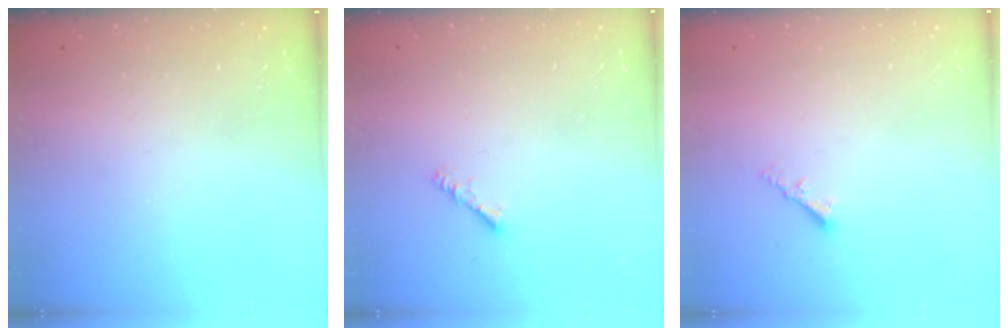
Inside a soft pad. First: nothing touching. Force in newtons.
{"total": 2.3, "press": 2.3, "slide": 0.4}
{"total": 2.2, "press": 2.2, "slide": 0.4}